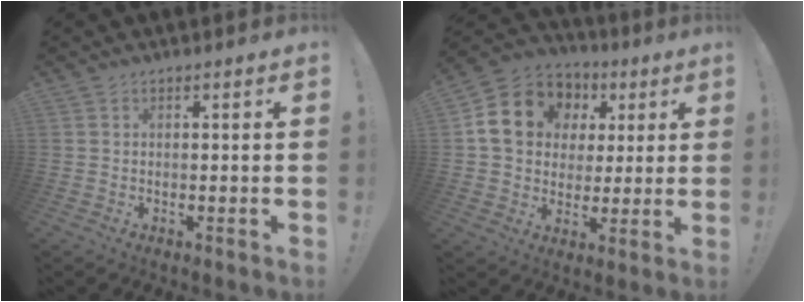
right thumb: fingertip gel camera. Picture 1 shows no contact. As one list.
[{"total": 16.0, "force": [4.8, 13.1, 7.8], "torque": [-0.119, -0.007, 0.105]}]